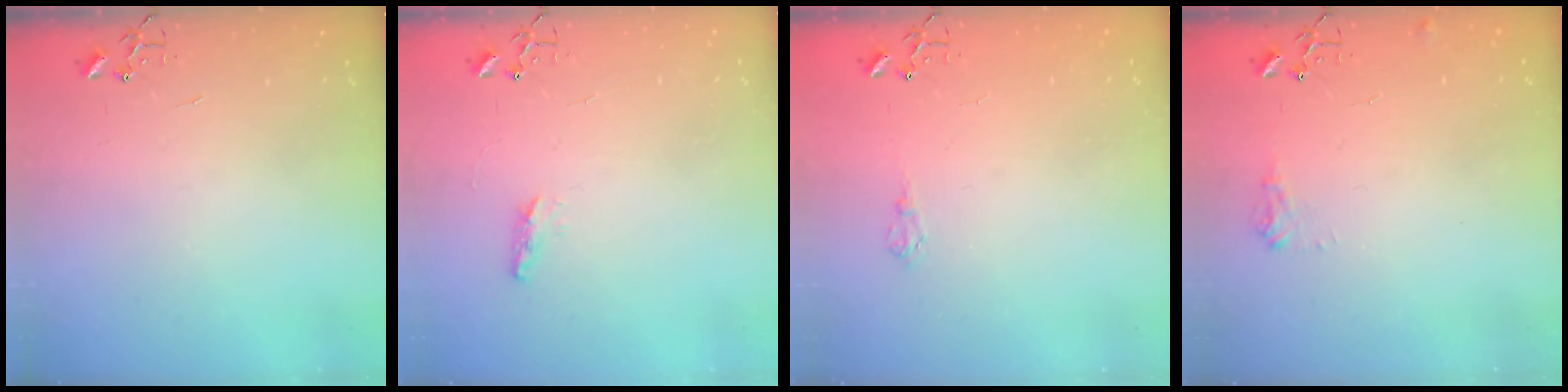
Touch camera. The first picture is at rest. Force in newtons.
{"total": 5.4, "press": 5.3, "slide": 0.6}
{"total": 5.5, "press": 5.5, "slide": 0.7}
{"total": 6.7, "press": 6.7, "slide": 0.8}